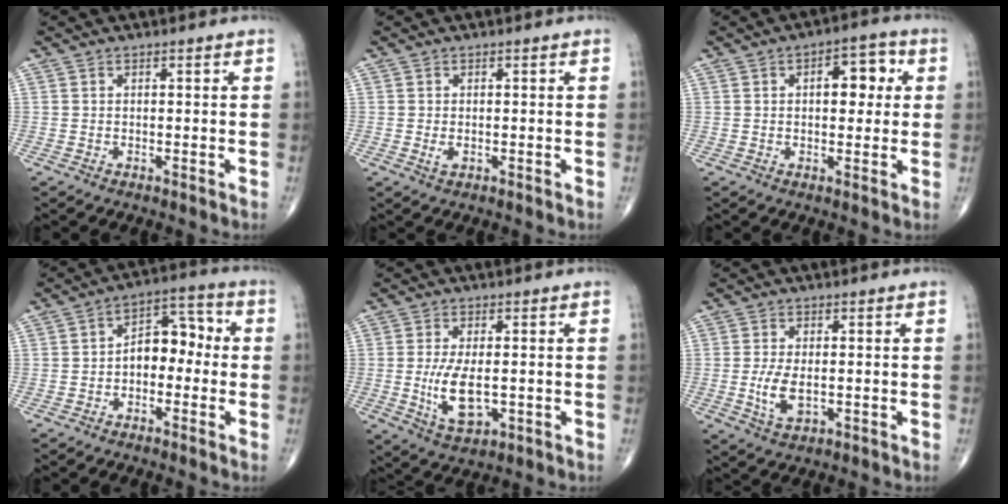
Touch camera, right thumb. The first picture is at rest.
{"total": 1.3, "force": [-0.2, 0.8, 1.1], "torque": [-0.020, -0.002, -0.003]}
{"total": 7.5, "force": [1.6, 4.1, 6.1], "torque": [-0.051, 0.012, 0.019]}
{"total": 8.3, "force": [-1.1, 5.4, 6.2], "torque": [-0.063, 0.040, -0.032]}
{"total": 8.1, "force": [-1.1, 3.8, 7.1], "torque": [-0.135, -0.013, -0.012]}
{"total": 5.3, "force": [-0.8, 2.6, 4.5], "torque": [-0.094, -0.010, -0.013]}